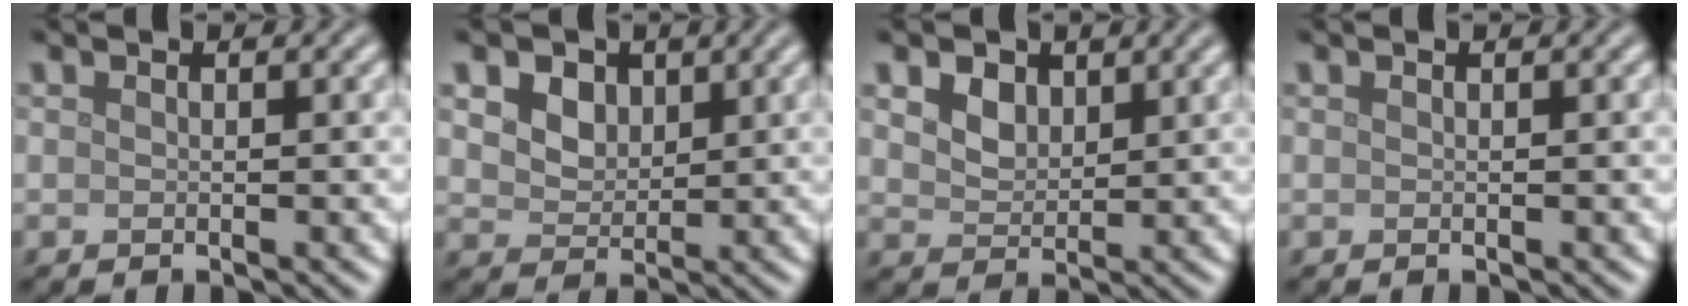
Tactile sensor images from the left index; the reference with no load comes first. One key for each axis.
{"total": 5.7, "fx": 2.9, "fy": 4.0, "fz": 2.9, "tx": -0.070, "ty": 0.012, "tz": 0.042}
{"total": 3.0, "fx": 1.7, "fy": 2.0, "fz": 1.5, "tx": -0.036, "ty": 0.001, "tz": 0.024}
{"total": 0.0}